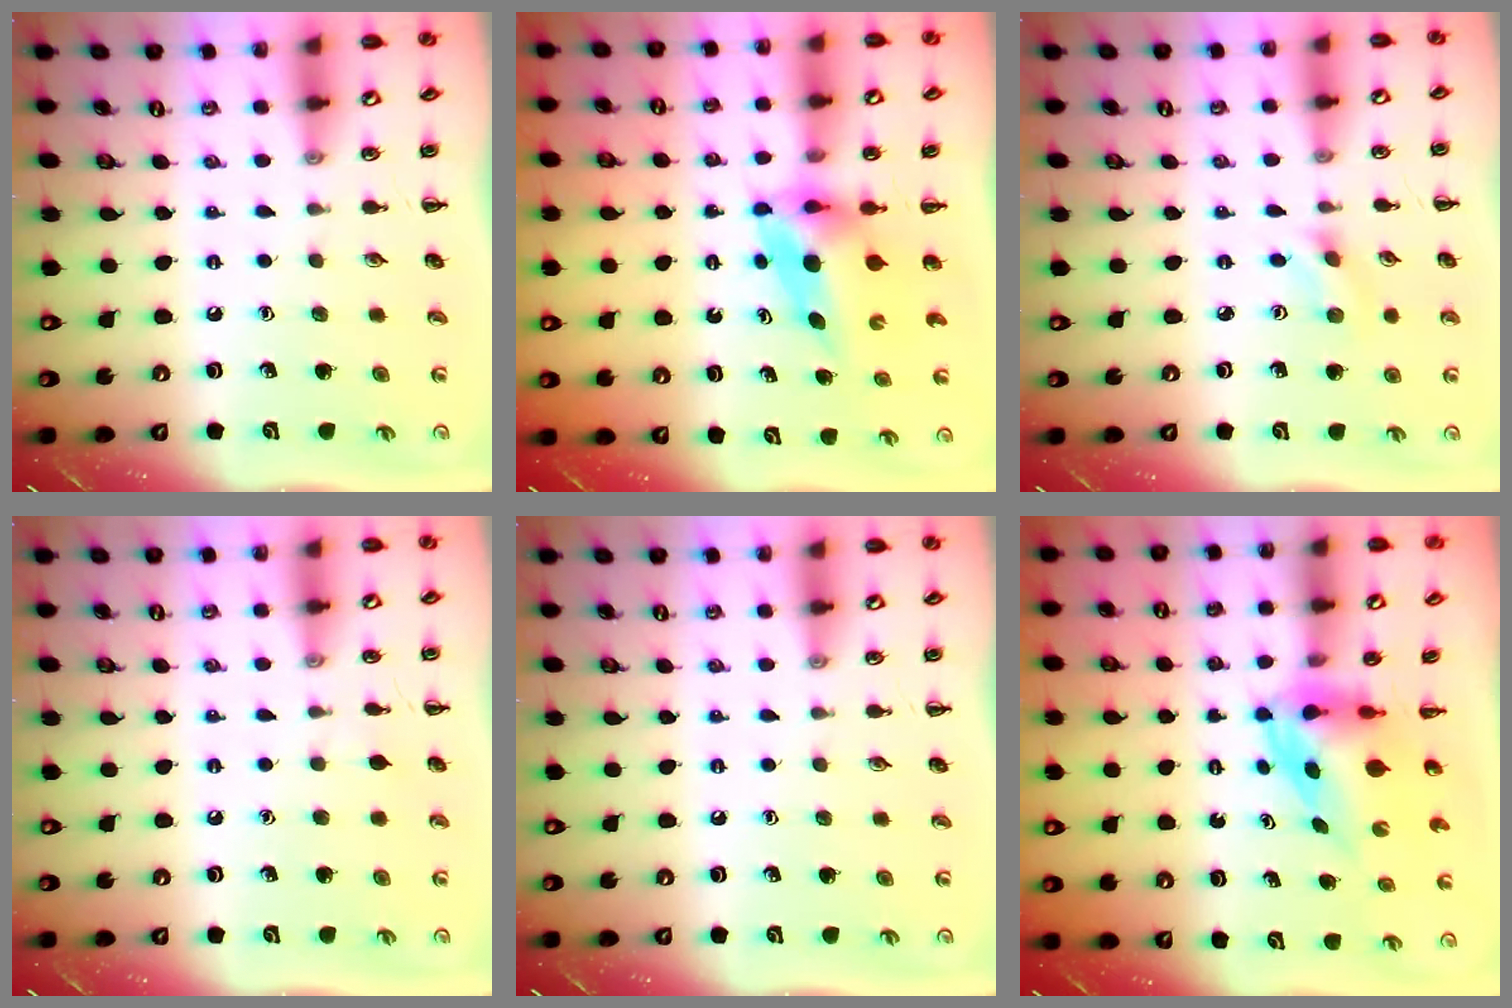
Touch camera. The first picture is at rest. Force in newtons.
{"total": 6.1, "press": 6.0, "slide": 1.0}
{"total": 2.0, "press": 1.9, "slide": 0.8}
{"total": 3.3, "press": 3.1, "slide": 1.3}
{"total": 0.0}
{"total": 3.7, "press": 3.6, "slide": 1.0}